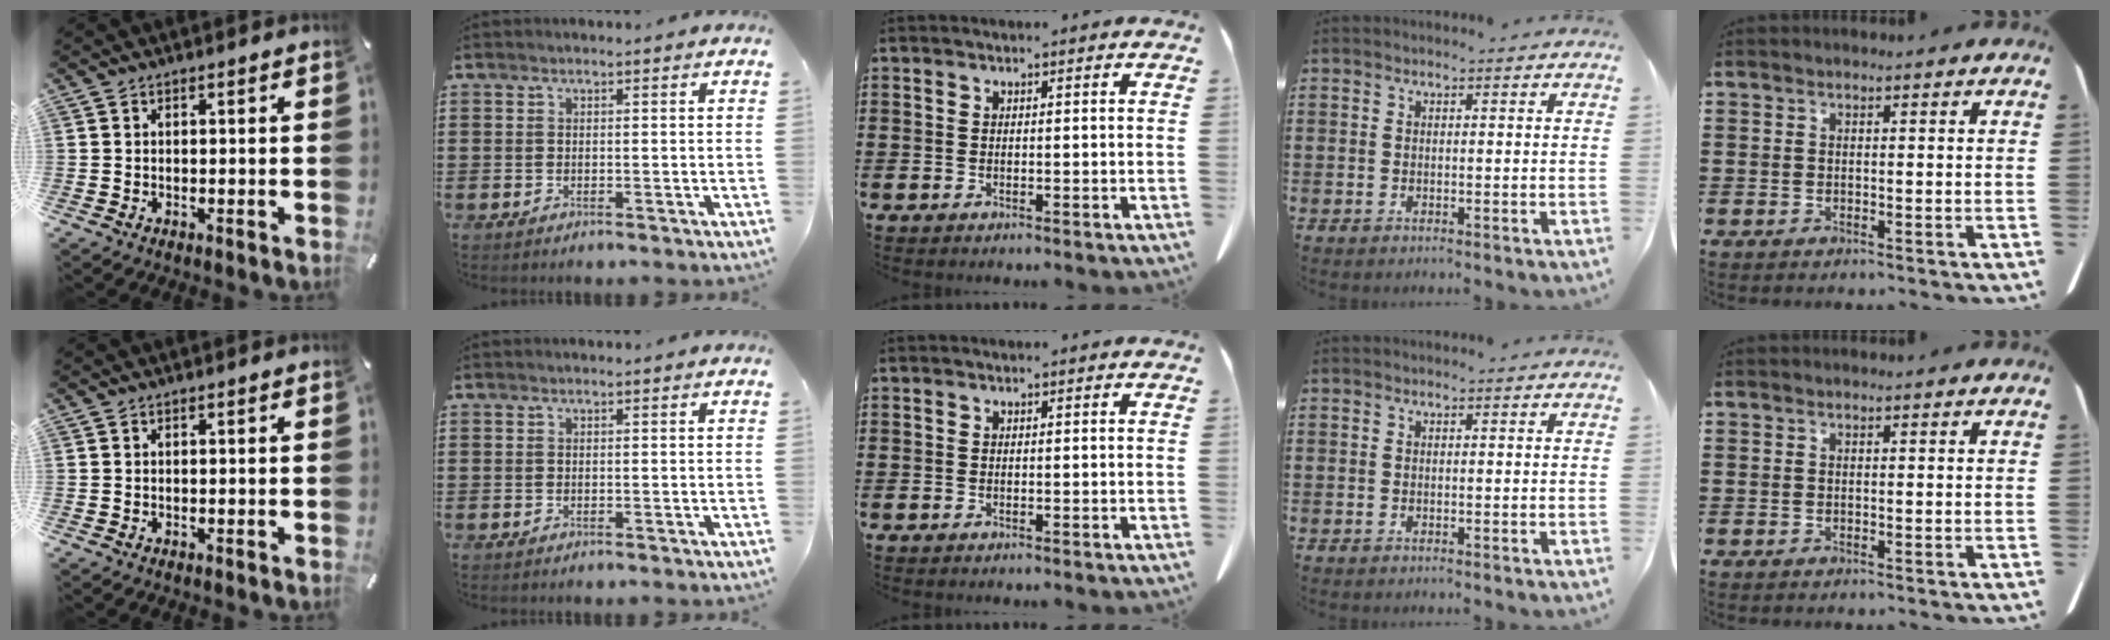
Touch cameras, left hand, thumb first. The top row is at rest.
{}